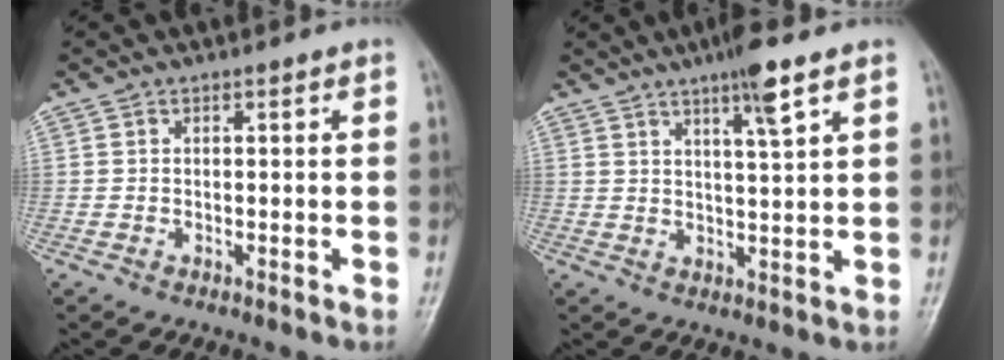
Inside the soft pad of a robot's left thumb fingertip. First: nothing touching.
{"total": 6.6, "force": [4.0, 0.5, 5.2], "torque": [-0.088, -0.020, 0.067]}